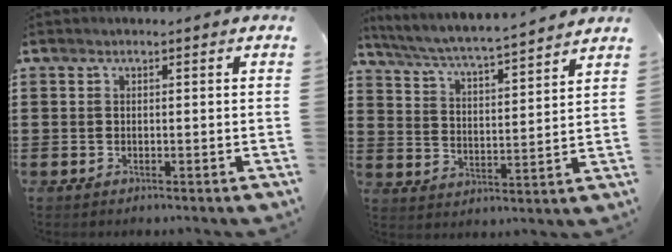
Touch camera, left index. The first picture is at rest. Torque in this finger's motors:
{"motor_torque": [1.36, -0.78, 0.27, 0.14]}